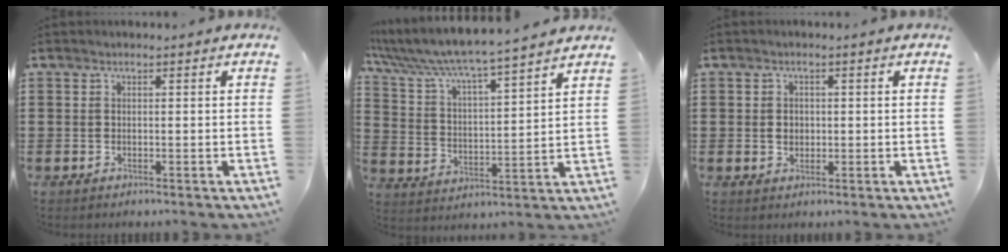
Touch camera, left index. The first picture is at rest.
{"total": 5.6, "force": [5.2, -0.3, 2.3], "torque": [-0.070, -0.037, 0.080]}
{"total": 1.9, "force": [0.1, 1.5, 1.1], "torque": [-0.025, 0.008, 0.000]}